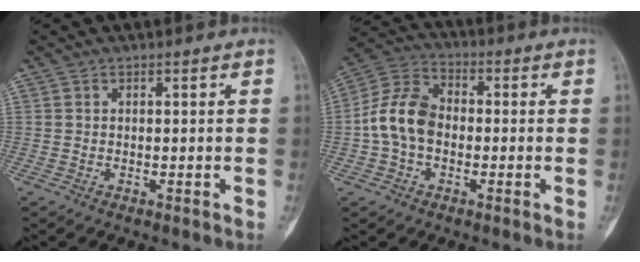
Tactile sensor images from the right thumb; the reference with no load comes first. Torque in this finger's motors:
{"motor_torque": [1.46, 1.29, 0.66, -0.48, 0.05]}